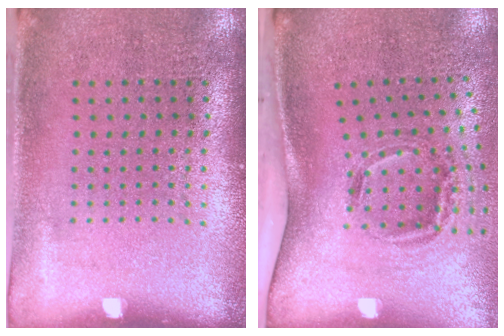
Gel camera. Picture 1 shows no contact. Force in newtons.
{"total": 2.0, "press": 1.2, "slide": 1.5}